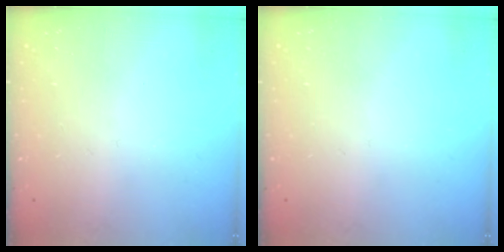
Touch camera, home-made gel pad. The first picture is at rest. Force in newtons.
{"total": 0.0}